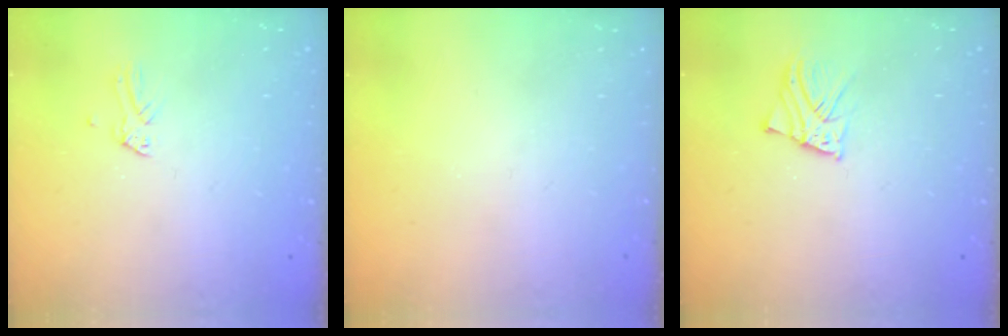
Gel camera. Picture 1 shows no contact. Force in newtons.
{"total": 0.0}
{"total": 2.5, "press": 2.5, "slide": 0.1}